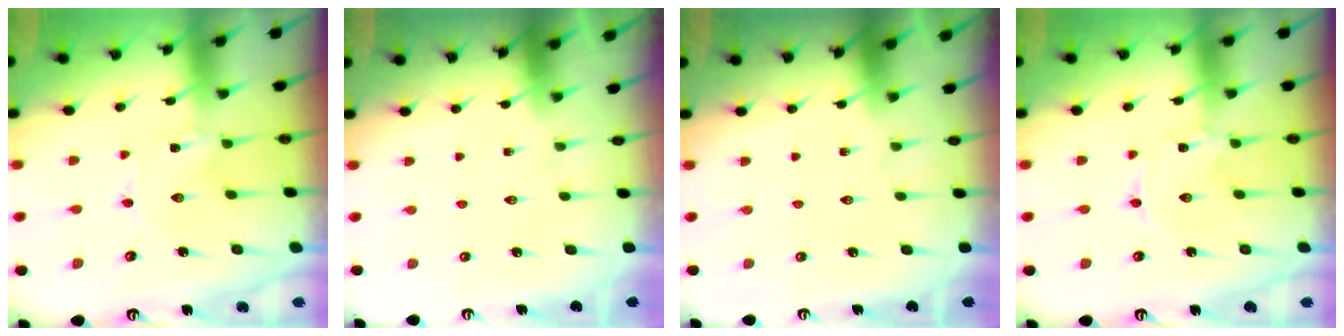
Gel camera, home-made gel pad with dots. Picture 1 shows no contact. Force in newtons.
{"total": 0.0}
{"total": 0.0}
{"total": 0.0}